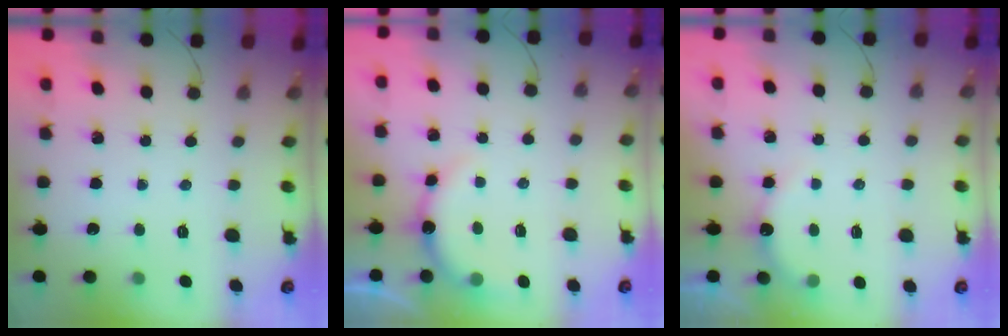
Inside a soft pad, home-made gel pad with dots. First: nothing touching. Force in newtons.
{"total": 6.0, "press": 6.0, "slide": 0.8}
{"total": 5.5, "press": 5.4, "slide": 1.0}